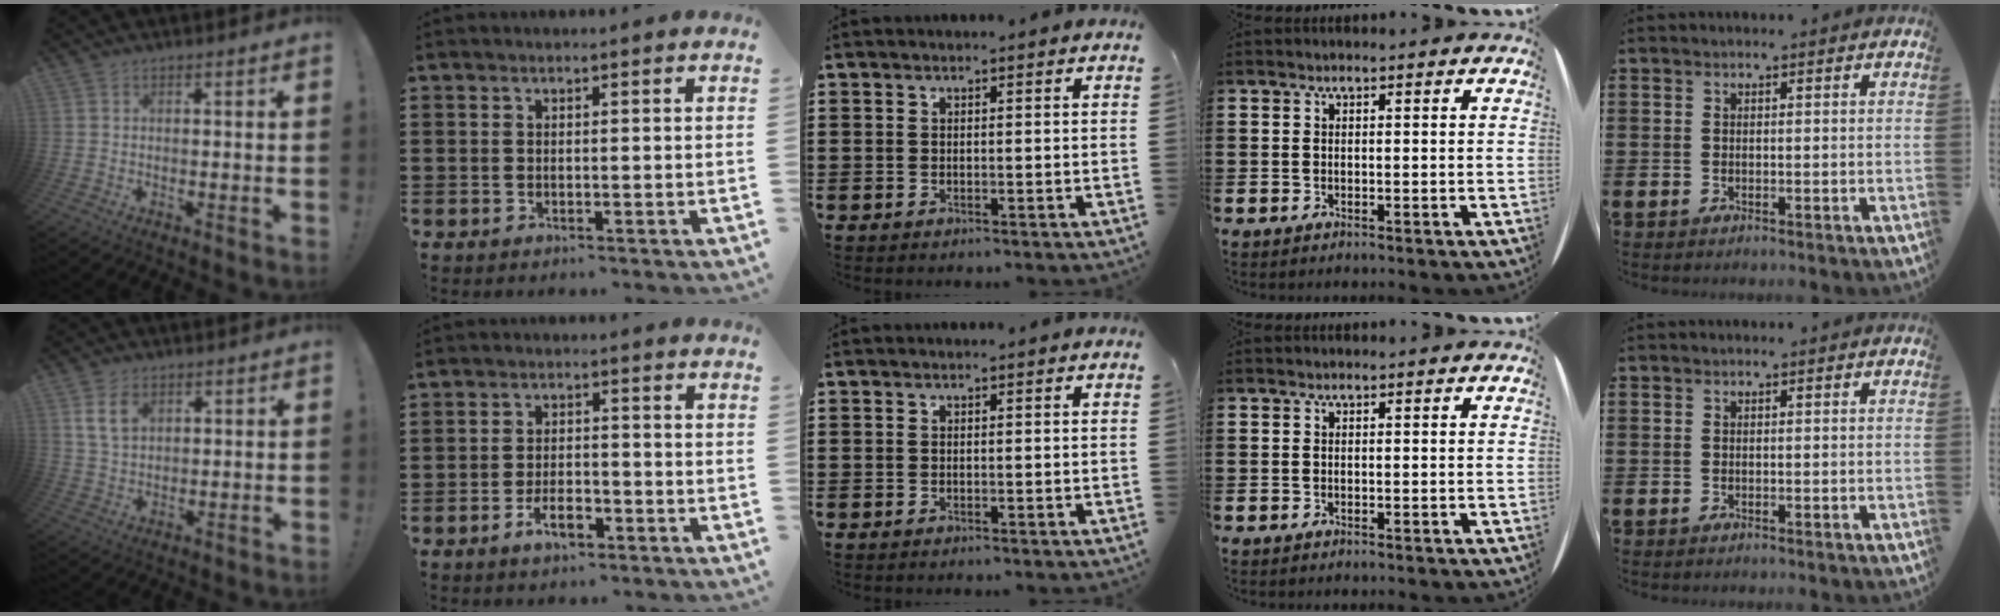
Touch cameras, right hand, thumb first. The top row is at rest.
{"thumb": {"total": 6.3, "force": [2.7, 4.1, 3.9], "torque": [-0.068, 0.000, 0.052]}, "index": {"total": 4.5, "force": [-2.6, 1.9, 3.2], "torque": [-0.060, 0.004, -0.049]}}